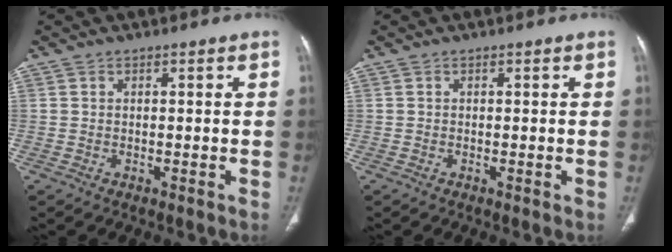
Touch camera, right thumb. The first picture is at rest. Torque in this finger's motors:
{"motor_torque": [0.24, 0.55, 0.17, -0.01, 0.11]}